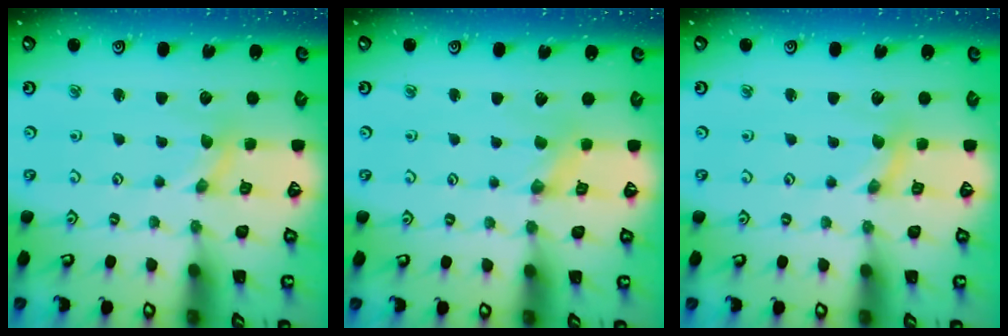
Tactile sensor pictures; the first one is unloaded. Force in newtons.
{"total": 0.0}
{"total": 0.0}